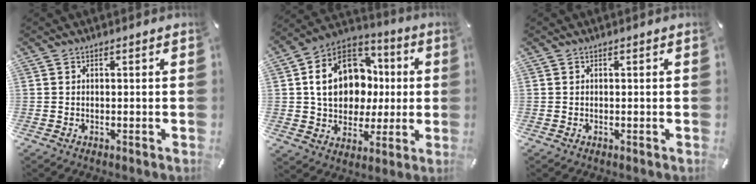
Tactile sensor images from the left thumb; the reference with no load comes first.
{"total": 17.5, "force": [2.0, 14.2, 9.9], "torque": [-0.173, 0.006, 0.044]}
{"total": 0.0}